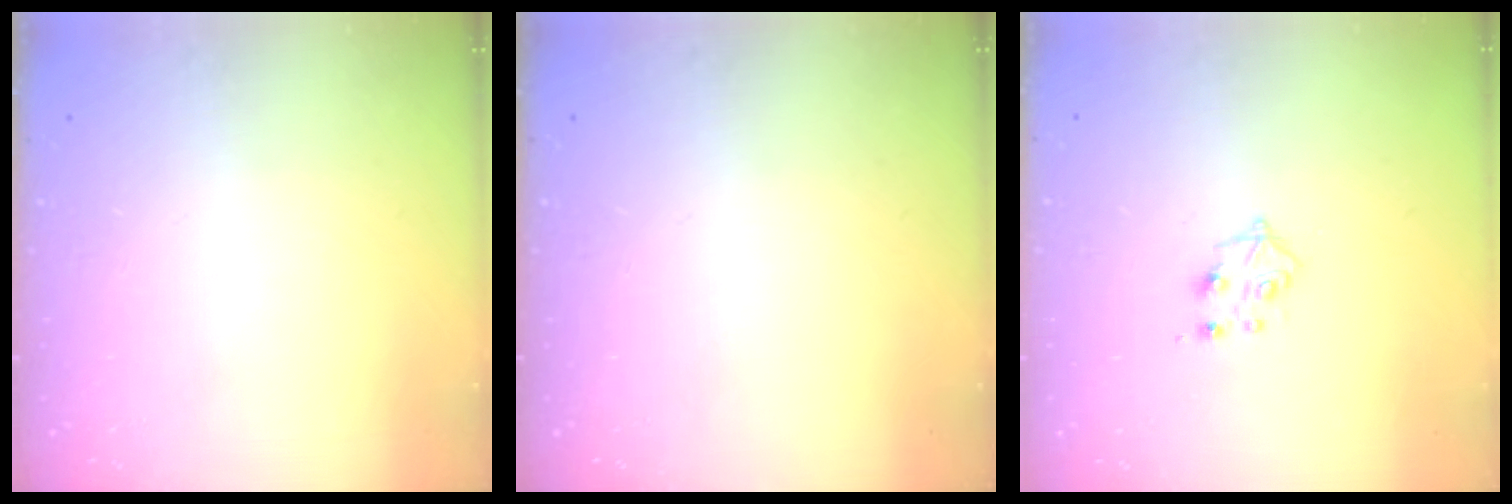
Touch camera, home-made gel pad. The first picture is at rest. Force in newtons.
{"total": 0.0}
{"total": 4.4, "press": 4.4, "slide": 0.6}